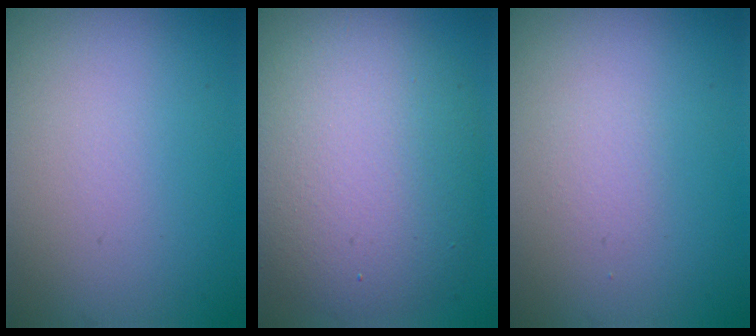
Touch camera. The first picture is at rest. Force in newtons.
{"total": 9.3, "press": 9.3, "slide": 0.8}
{"total": 0.7, "press": 0.7, "slide": 0.0}